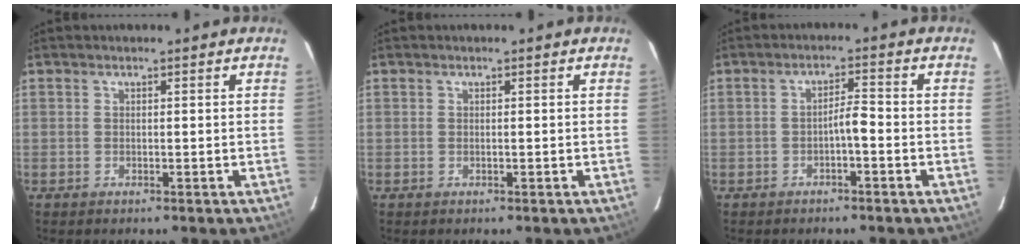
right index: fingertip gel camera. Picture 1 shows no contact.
{"total": 0.0}
{"total": 2.7, "force": [-1.1, 0.4, 2.4], "torque": [-0.036, 0.007, -0.020]}